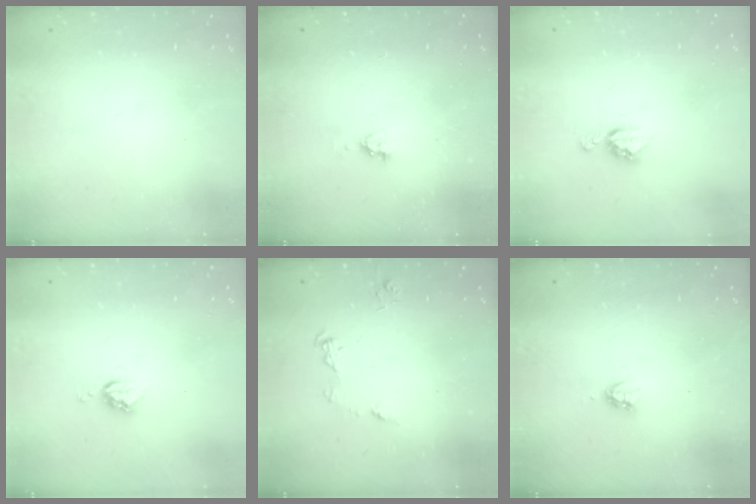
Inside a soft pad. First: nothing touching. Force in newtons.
{"total": 2.6, "press": 2.6, "slide": 0.4}
{"total": 7.1, "press": 7.1, "slide": 0.3}
{"total": 5.2, "press": 5.2, "slide": 0.1}
{"total": 5.7, "press": 5.7, "slide": 0.6}
{"total": 4.0, "press": 4.0, "slide": 0.4}